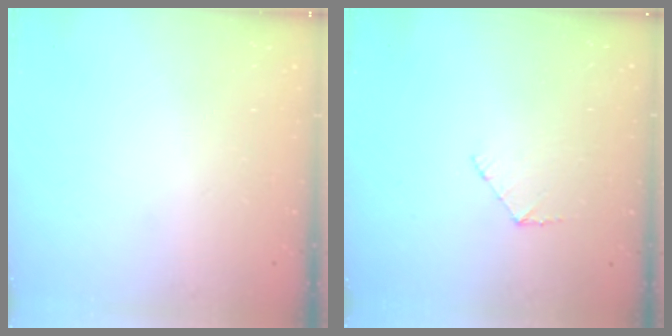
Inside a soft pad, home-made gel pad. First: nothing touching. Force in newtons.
{"total": 5.3, "press": 5.3, "slide": 0.5}